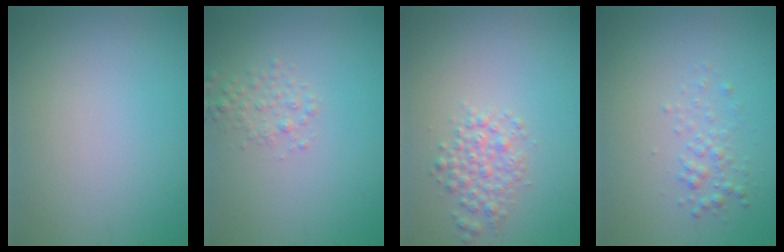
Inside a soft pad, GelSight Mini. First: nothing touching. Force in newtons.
{"total": 1.5, "press": 1.5, "slide": 0.1}
{"total": 2.4, "press": 2.4, "slide": 0.1}
{"total": 1.5, "press": 1.5, "slide": 0.1}